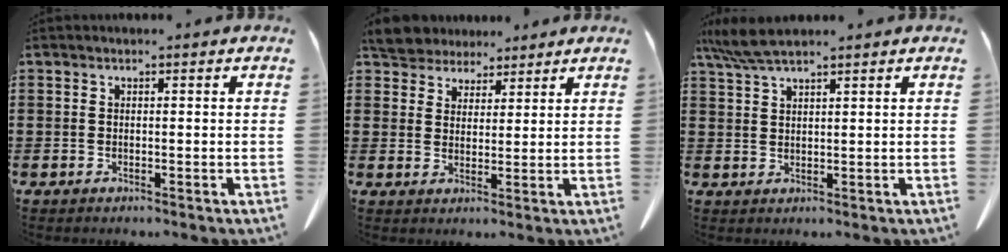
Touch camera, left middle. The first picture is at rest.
{"total": 5.4, "force": [5.0, 1.9, 0.6], "torque": [-0.037, -0.012, 0.094]}
{"total": 5.0, "force": [4.0, 0.5, 3.0], "torque": [-0.069, -0.005, 0.075]}